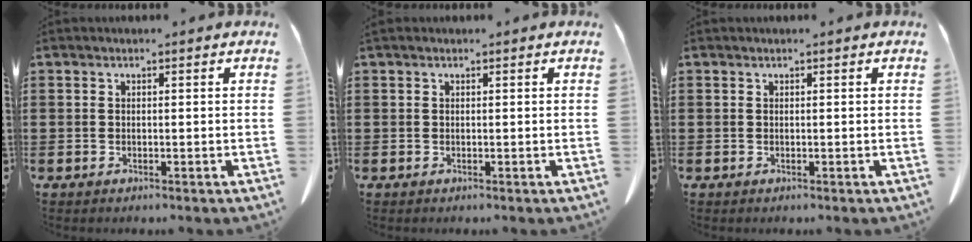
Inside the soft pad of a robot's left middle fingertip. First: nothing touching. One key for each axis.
{"total": 0.0}
{"total": 0.0}